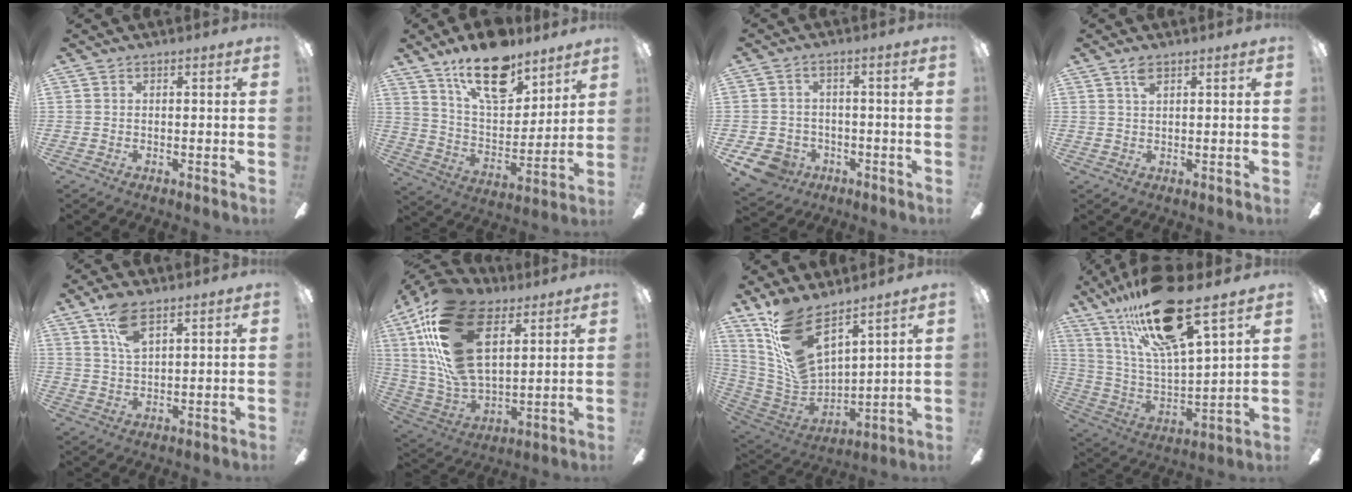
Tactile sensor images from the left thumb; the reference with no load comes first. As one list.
[{"total": 19.2, "force": [13.3, 8.9, 10.7], "torque": [-0.166, -0.074, 0.231]}, {"total": 6.8, "force": [-3.5, 5.3, 2.5], "torque": [-0.073, 0.019, -0.066]}, {"total": 2.2, "force": [1.5, 0.8, 1.5], "torque": [-0.034, 0.004, 0.026]}, {"total": 7.7, "force": [4.7, 3.3, 5.2], "torque": [-0.097, -0.009, 0.084]}, {"total": 26.3, "force": [11.7, 14.4, 18.7], "torque": [-0.392, -0.045, 0.213]}, {"total": 15.5, "force": [10.6, 6.4, 9.2], "torque": [-0.213, -0.081, 0.196]}, {"total": 23.6, "force": [16.3, 5.7, 16.1], "torque": [-0.304, -0.079, 0.270]}]